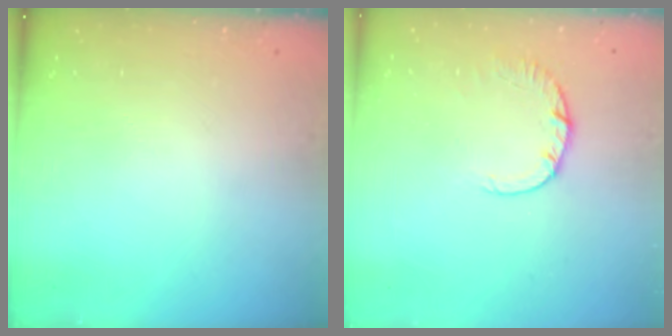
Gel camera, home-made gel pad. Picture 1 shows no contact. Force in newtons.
{"total": 2.4, "press": 2.4, "slide": 0.2}